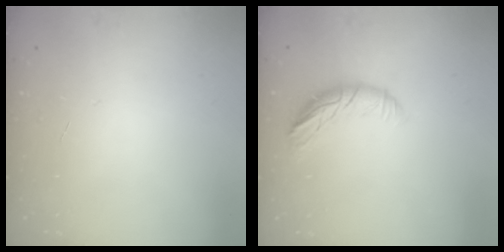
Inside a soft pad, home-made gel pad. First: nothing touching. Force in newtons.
{"total": 10.2, "press": 10.2, "slide": 0.2}